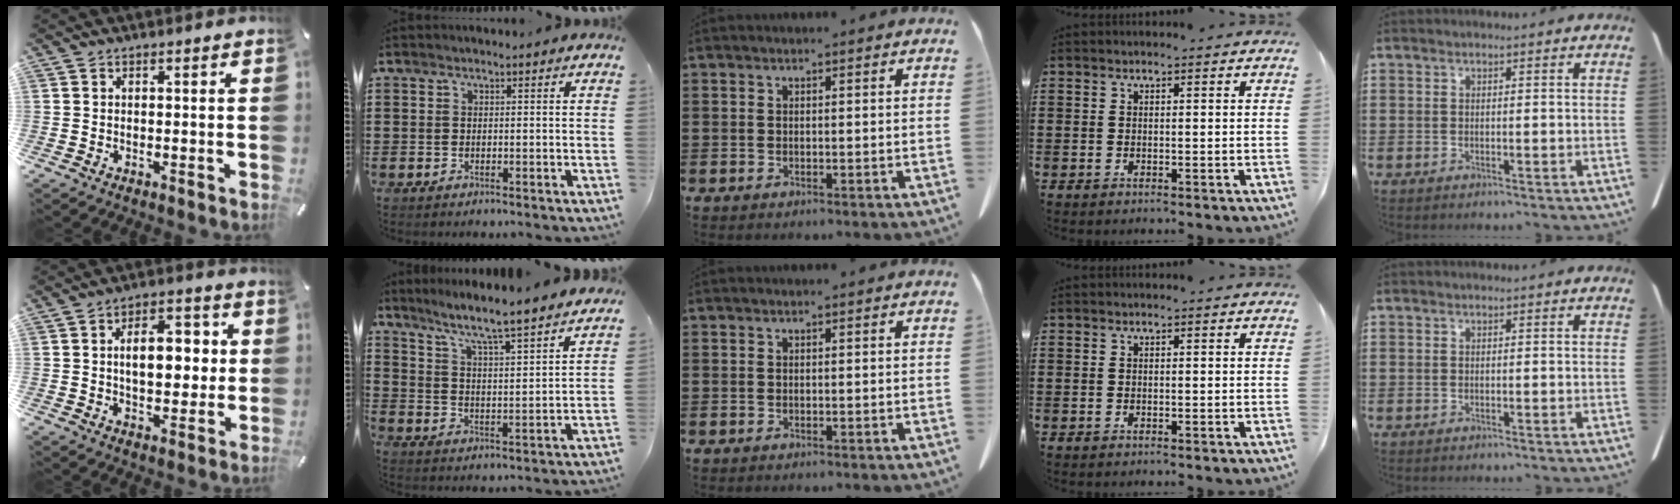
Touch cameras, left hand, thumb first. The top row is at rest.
{"thumb": {"total": 11.5, "force": [1.4, 7.1, 9.0], "torque": [-0.119, 0.000, 0.019]}, "index": {"total": 5.6, "force": [5.1, -1.0, 2.2], "torque": [-0.067, -0.047, 0.077]}}